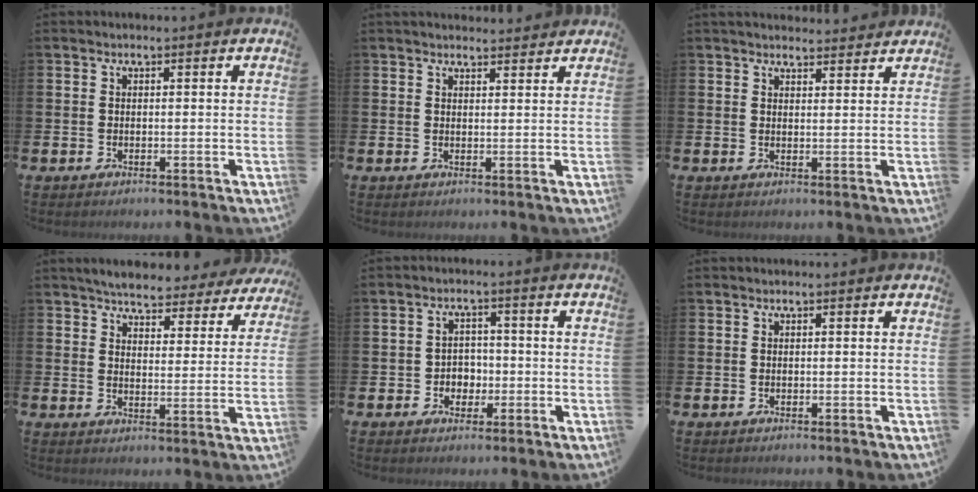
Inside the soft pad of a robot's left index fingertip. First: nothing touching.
{"total": 2.1, "force": [2.1, 0.4, 0.0], "torque": [0.005, -0.012, 0.036]}
{"total": 2.8, "force": [2.8, 0.4, 0.1], "torque": [0.002, -0.017, 0.048]}
{"total": 5.1, "force": [4.9, 0.7, 0.8], "torque": [-0.036, -0.032, 0.085]}
{"total": 2.8, "force": [-0.7, 2.5, 0.9], "torque": [-0.018, 0.002, -0.021]}
{"total": 0.0}